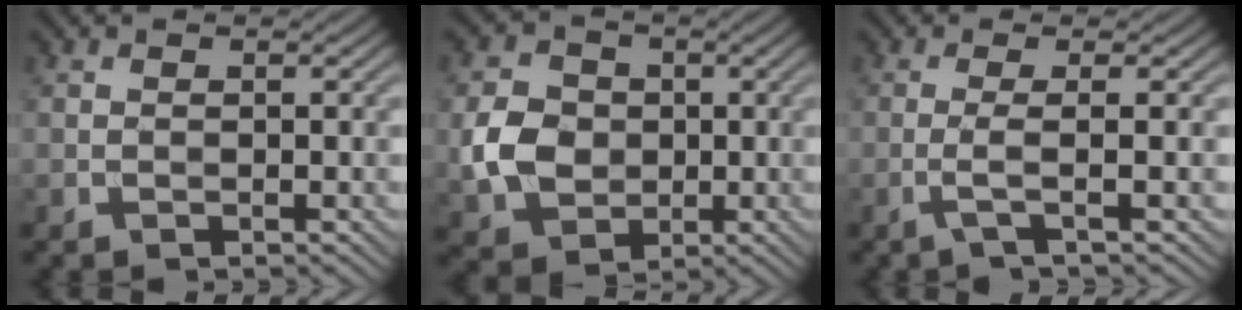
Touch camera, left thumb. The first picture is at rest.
{"total": 6.8, "force": [-0.3, 5.9, 3.3], "torque": [-0.086, -0.002, -0.011]}
{"total": 2.5, "force": [-0.5, 0.2, 2.5], "torque": [-0.045, 0.005, -0.024]}